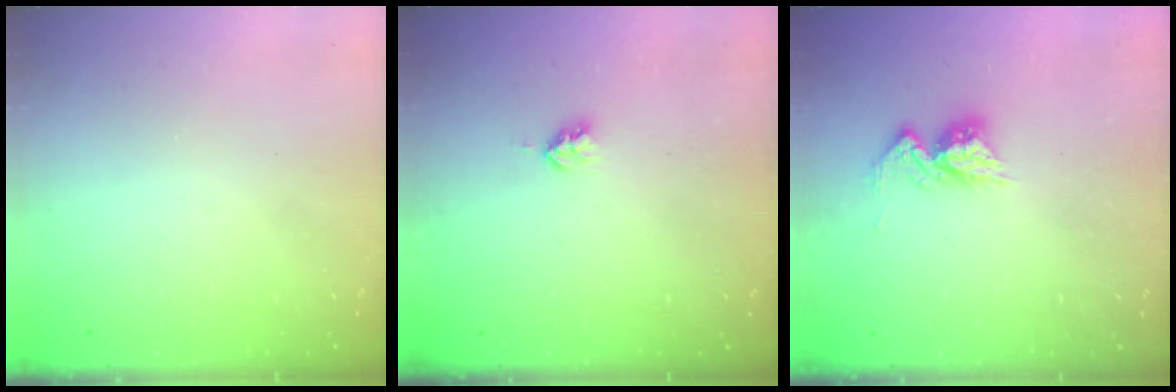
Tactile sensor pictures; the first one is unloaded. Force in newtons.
{"total": 2.8, "press": 2.8, "slide": 0.2}
{"total": 9.6, "press": 9.6, "slide": 0.8}